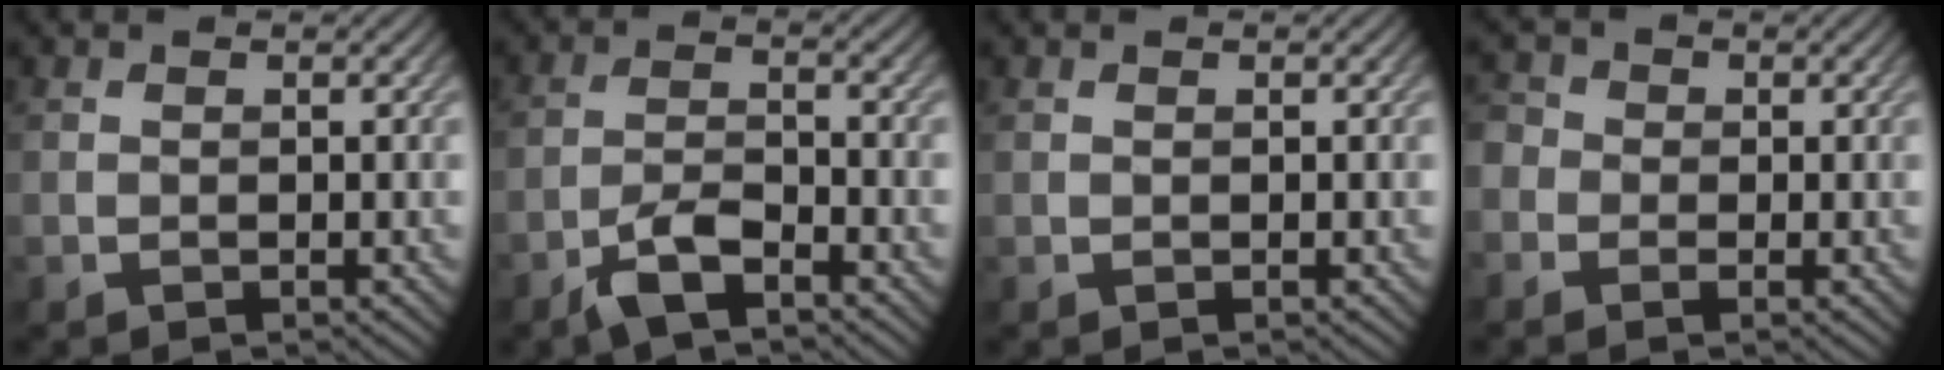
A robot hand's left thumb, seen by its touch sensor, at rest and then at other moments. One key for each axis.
{"total": 4.9, "fx": -3.7, "fy": 1.4, "fz": 3.0, "tx": -0.062, "ty": -0.002, "tz": -0.079}
{"total": 0.0}
{"total": 2.8, "fx": -0.9, "fy": 2.5, "fz": 1.0, "tx": -0.017, "ty": 0.003, "tz": -0.029}